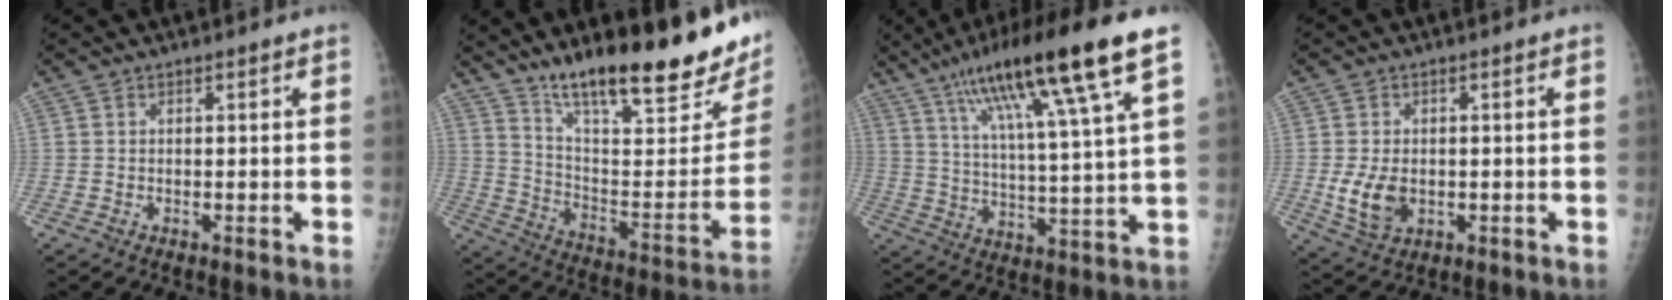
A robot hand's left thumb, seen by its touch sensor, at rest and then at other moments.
{"total": 28.7, "force": [19.3, 6.6, 20.2], "torque": [-0.272, -0.082, 0.302]}
{"total": 20.5, "force": [11.2, 1.9, 17.0], "torque": [-0.283, -0.018, 0.188]}
{"total": 6.5, "force": [-0.8, 4.4, 4.8], "torque": [-0.084, -0.007, -0.005]}